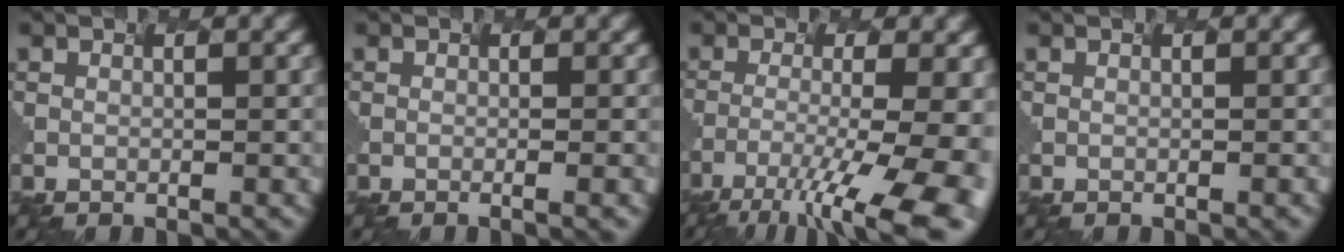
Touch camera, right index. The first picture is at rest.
{"total": 1.7, "force": [-0.6, 0.4, 1.6], "torque": [-0.012, 0.004, -0.003]}
{"total": 10.8, "force": [-6.9, 1.9, 8.1], "torque": [-0.160, -0.017, -0.074]}
{"total": 0.8, "force": [-0.1, 0.3, 0.7], "torque": [0.000, 0.009, 0.002]}